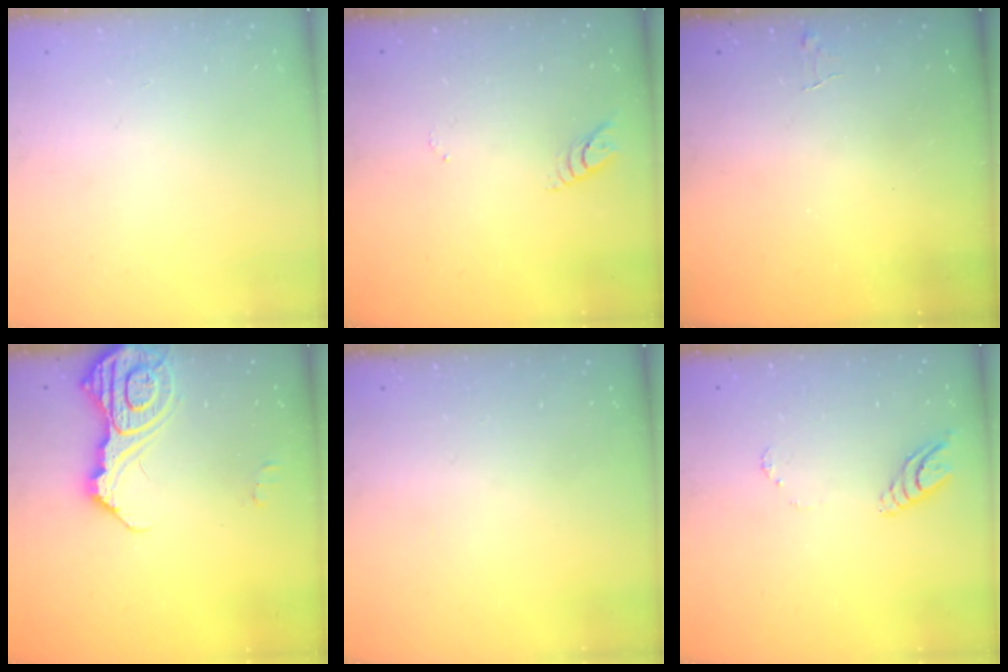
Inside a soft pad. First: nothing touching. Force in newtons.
{"total": 3.8, "press": 3.8, "slide": 0.3}
{"total": 3.5, "press": 3.4, "slide": 0.3}
{"total": 16.1, "press": 16.0, "slide": 1.8}
{"total": 0.0}
{"total": 6.2, "press": 6.1, "slide": 0.5}